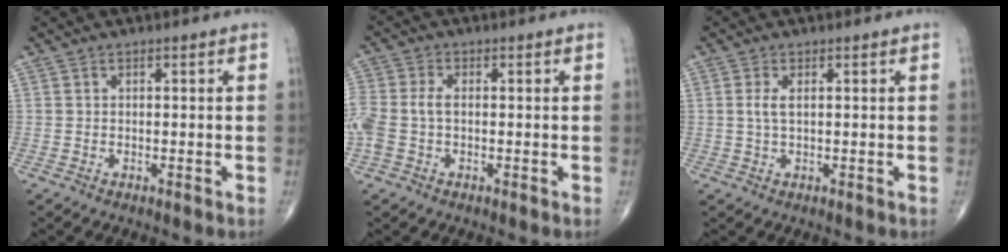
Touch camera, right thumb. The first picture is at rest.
{"total": 7.5, "force": [-0.8, 4.6, 5.8], "torque": [-0.160, 0.013, -0.015]}
{"total": 2.2, "force": [0.4, 0.8, 2.0], "torque": [-0.049, 0.003, 0.012]}